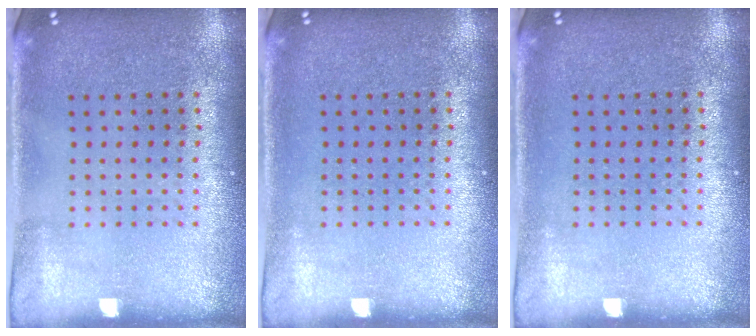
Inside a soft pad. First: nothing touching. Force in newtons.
{"total": 0.0}
{"total": 0.0}